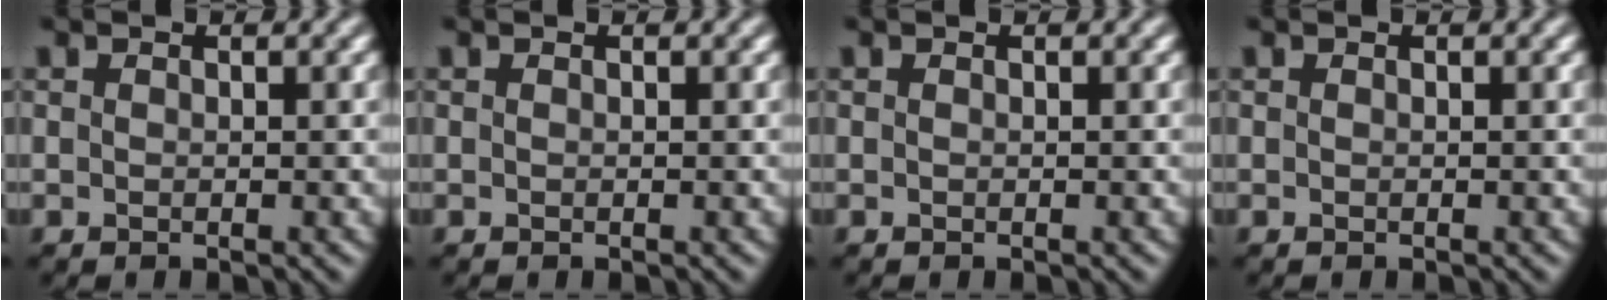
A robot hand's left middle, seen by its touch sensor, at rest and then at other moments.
{"total": 0.0}
{"total": 0.0}
{"total": 0.0}